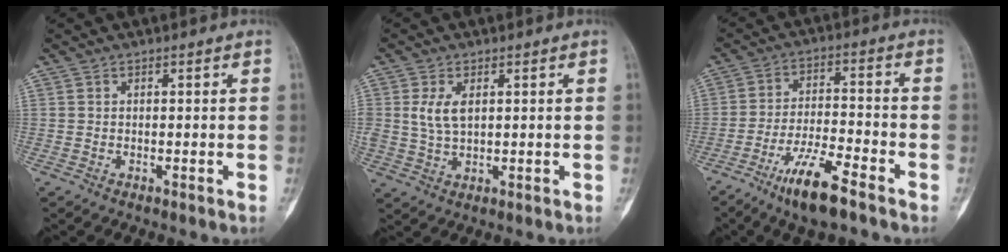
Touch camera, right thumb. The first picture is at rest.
{"total": 4.8, "force": [1.2, 2.5, 3.9], "torque": [-0.082, -0.002, 0.028]}
{"total": 10.7, "force": [-7.0, 2.4, 7.7], "torque": [-0.147, 0.034, -0.125]}